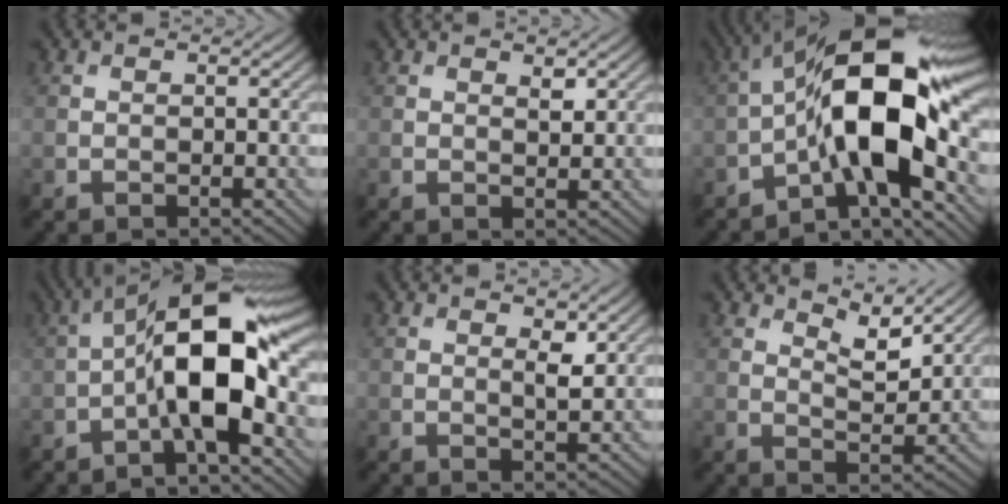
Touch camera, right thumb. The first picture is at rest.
{"total": 1.4, "force": [0.8, 0.5, 1.0], "torque": [-0.017, -0.004, 0.016]}
{"total": 16.2, "force": [-2.9, 6.2, 14.6], "torque": [-0.227, 0.024, -0.068]}
{"total": 13.1, "force": [-2.2, 4.6, 12.1], "torque": [-0.208, 0.015, -0.049]}
{"total": 2.1, "force": [1.1, 0.5, 1.7], "torque": [-0.034, -0.006, 0.020]}
{"total": 4.8, "force": [3.6, 1.4, 2.9], "torque": [-0.058, -0.011, 0.064]}